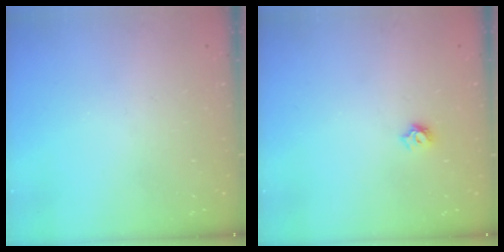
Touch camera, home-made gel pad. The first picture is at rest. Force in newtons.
{"total": 4.8, "press": 4.8, "slide": 0.6}